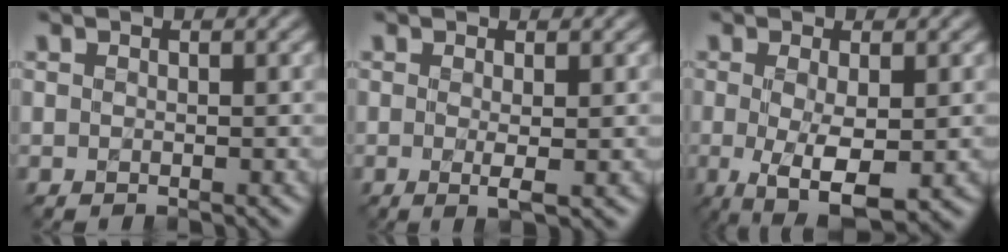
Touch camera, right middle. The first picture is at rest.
{"total": 1.7, "force": [-0.1, 0.0, 1.7], "torque": [-0.032, -0.007, -0.003]}
{"total": 5.1, "force": [-1.0, 1.4, 4.8], "torque": [-0.092, -0.016, -0.012]}